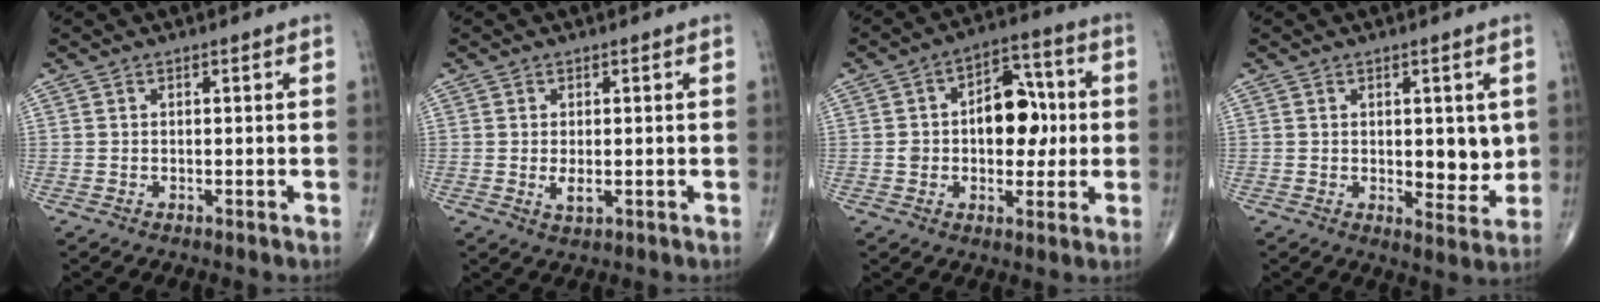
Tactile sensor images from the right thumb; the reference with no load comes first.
{"total": 2.2, "force": [-0.3, 1.0, 1.9], "torque": [-0.038, -0.007, -0.004]}
{"total": 12.5, "force": [0.6, 8.0, 9.5], "torque": [-0.091, 0.025, 0.008]}
{"total": 6.9, "force": [0.7, 3.5, 5.8], "torque": [-0.051, -0.018, 0.015]}